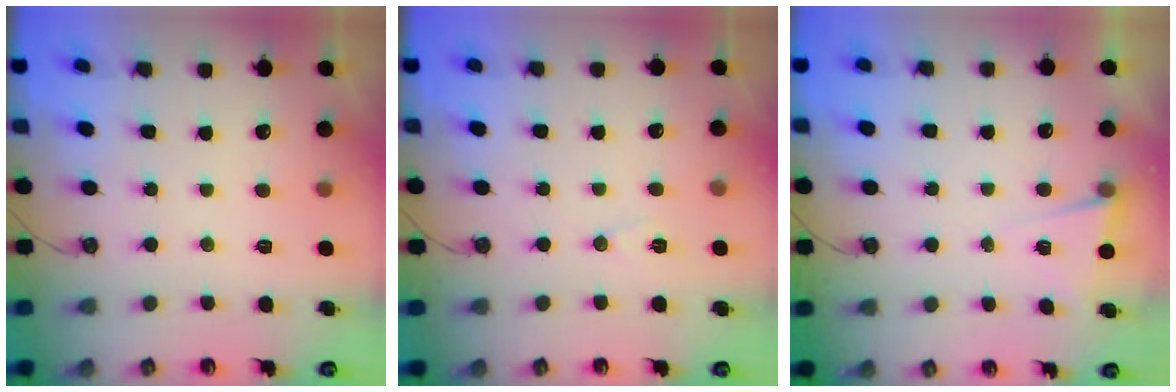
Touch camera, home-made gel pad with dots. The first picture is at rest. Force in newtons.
{"total": 6.0, "press": 3.8, "slide": 4.6}
{"total": 4.6, "press": 2.9, "slide": 3.5}